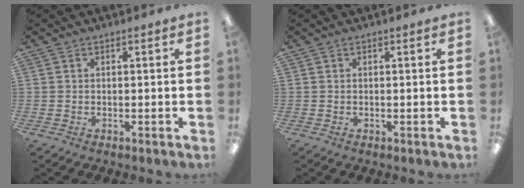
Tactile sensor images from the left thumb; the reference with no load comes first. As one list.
[{"total": 0.0}]